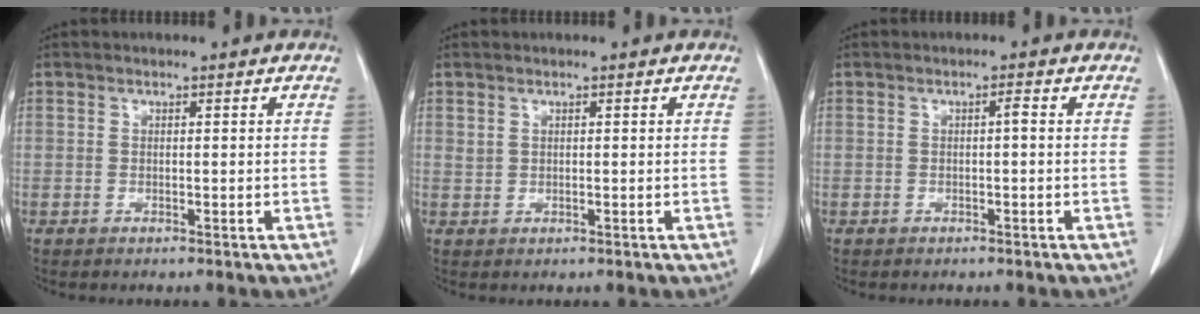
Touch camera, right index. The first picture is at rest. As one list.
[{"total": 0.6, "force": [0.5, 0.3, 0.2], "torque": [0.001, 0.000, 0.010]}, {"total": 0.8, "force": [0.0, 0.1, 0.8], "torque": [-0.012, 0.002, -0.001]}]